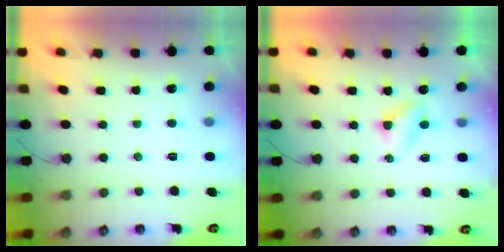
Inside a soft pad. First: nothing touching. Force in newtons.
{"total": 2.7, "press": 2.7, "slide": 0.4}